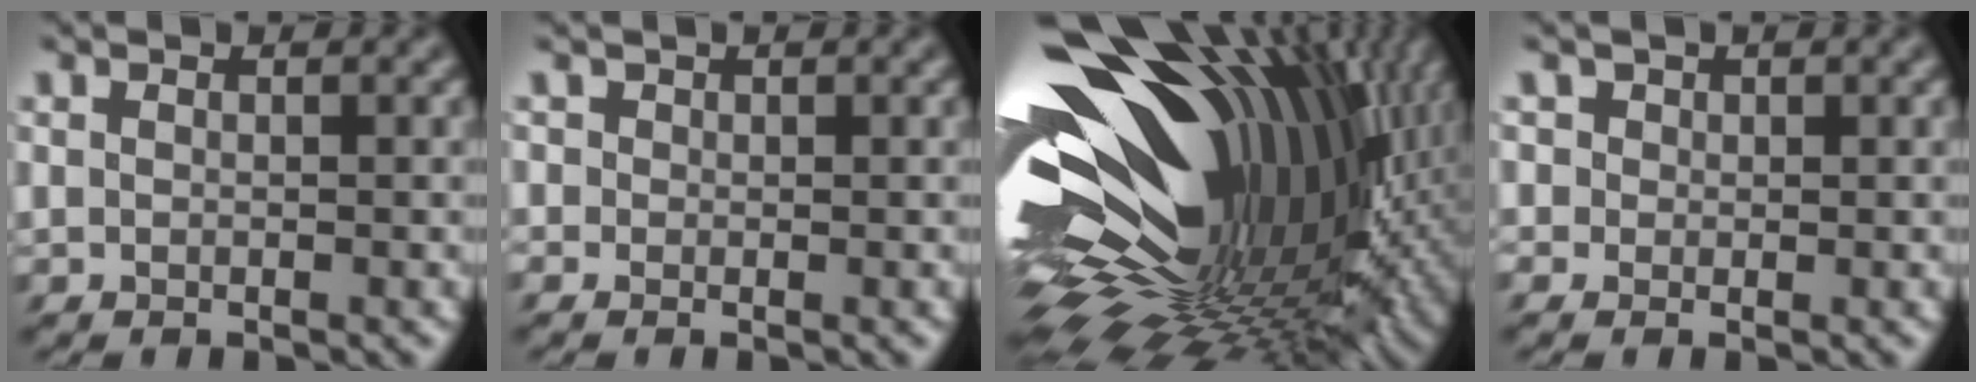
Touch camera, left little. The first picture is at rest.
{"total": 0.8, "force": [0.3, 0.7, -0.2], "torque": [-0.008, 0.003, 0.018]}
{"total": 17.8, "force": [1.2, 9.4, 15.1], "torque": [-0.268, -0.014, 0.015]}
{"total": 1.7, "force": [0.6, 1.5, 0.3], "torque": [-0.022, 0.010, 0.020]}